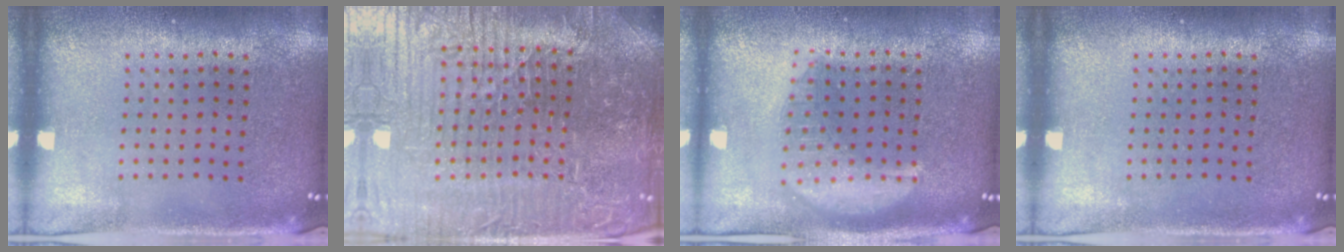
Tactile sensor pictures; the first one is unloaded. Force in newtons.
{"total": 6.4, "press": 5.9, "slide": 2.4}
{"total": 2.1, "press": 2.1, "slide": 0.1}
{"total": 0.0}